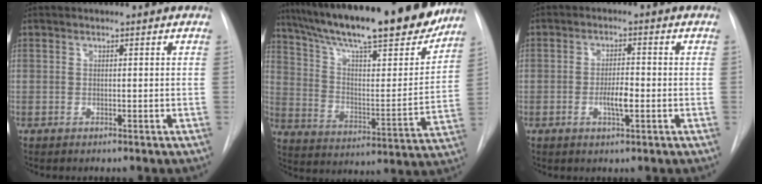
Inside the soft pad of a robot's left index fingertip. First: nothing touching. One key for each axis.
{"total": 26.4, "fx": 21.9, "fy": 3.9, "fz": 14.1, "tx": -0.238, "ty": -0.017, "tz": 0.325}
{"total": 3.8, "fx": -1.1, "fy": 0.8, "fz": 3.6, "tx": -0.063, "ty": 0.000, "tz": -0.016}